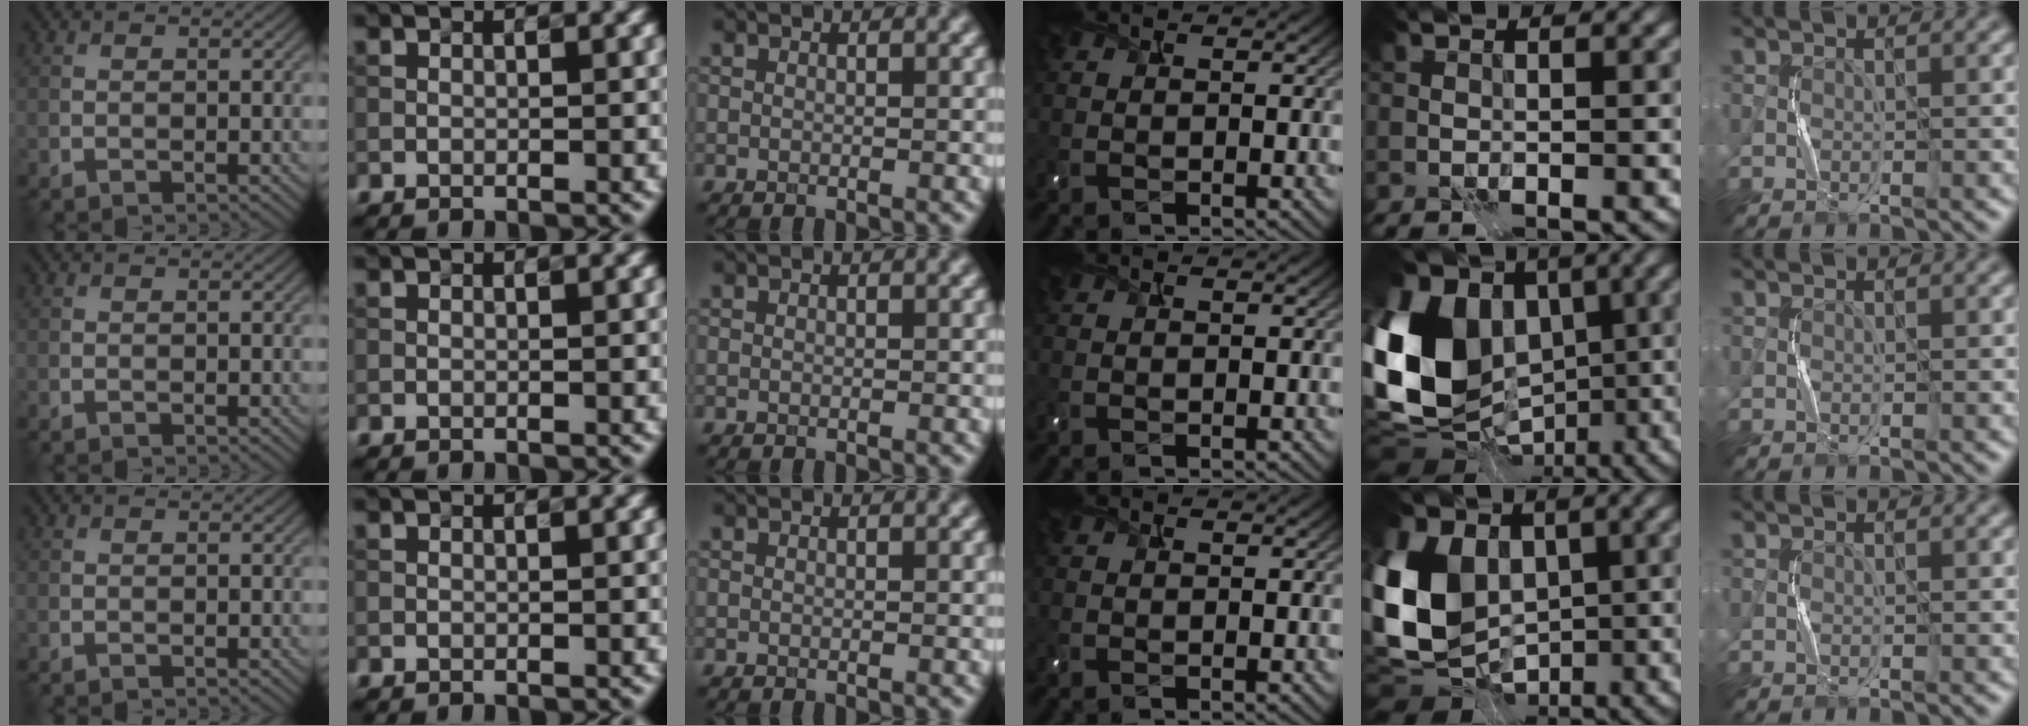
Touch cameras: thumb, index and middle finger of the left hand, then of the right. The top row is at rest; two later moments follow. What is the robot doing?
{"motion": "press", "object": "camera"}